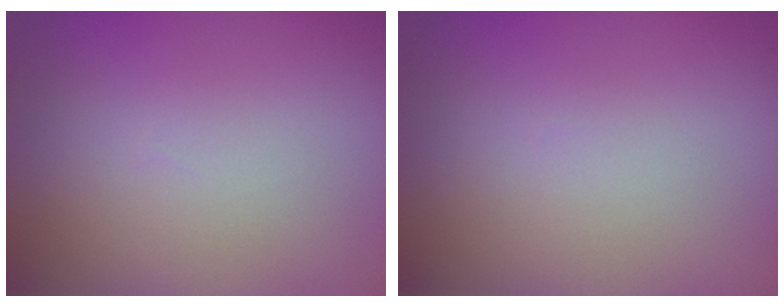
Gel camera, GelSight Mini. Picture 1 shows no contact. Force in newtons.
{"total": 0.0}